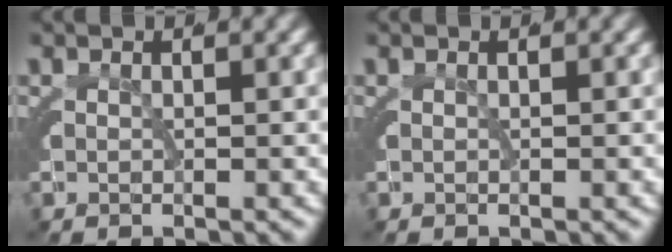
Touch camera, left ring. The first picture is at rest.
{"total": 0.0}